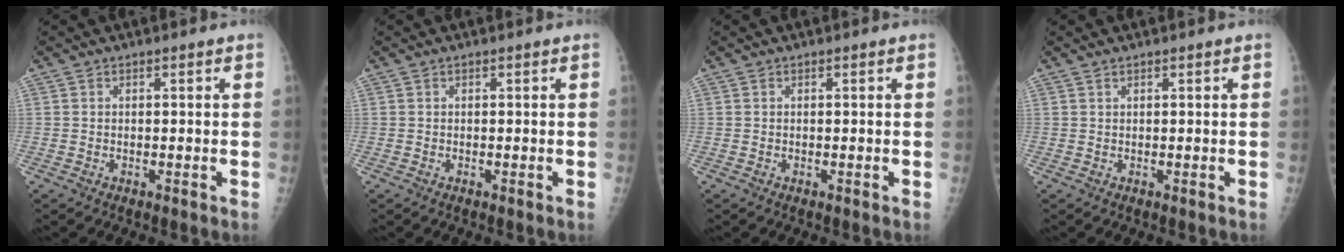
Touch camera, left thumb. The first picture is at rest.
{"total": 0.0}
{"total": 0.0}
{"total": 0.5, "force": [0.5, 0.1, 0.2], "torque": [-0.002, 0.004, 0.010]}